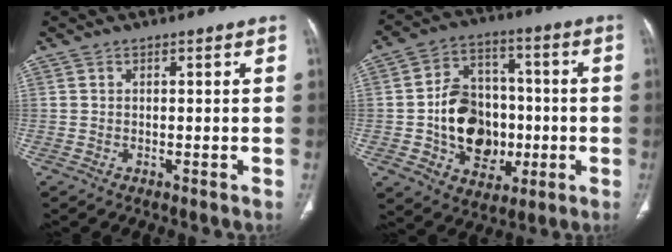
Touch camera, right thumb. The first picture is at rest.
{"total": 17.0, "force": [-2.6, 13.0, 10.7], "torque": [-0.121, 0.029, -0.032]}